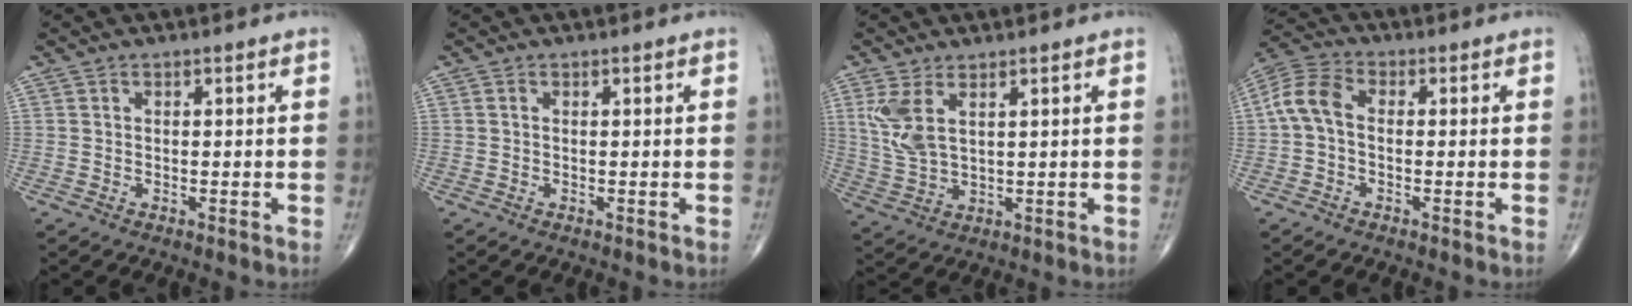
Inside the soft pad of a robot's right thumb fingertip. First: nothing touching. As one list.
[{"total": 0.0}, {"total": 6.8, "force": [2.7, 3.1, 5.5], "torque": [-0.126, -0.009, 0.065]}, {"total": 7.1, "force": [-0.3, 4.5, 5.6], "torque": [-0.115, 0.023, -0.017]}]